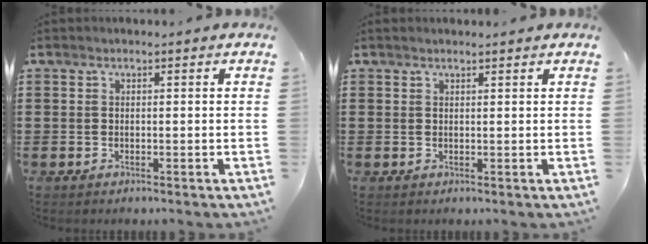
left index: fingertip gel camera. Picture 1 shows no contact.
{"total": 0.8, "force": [0.8, 0.0, 0.4], "torque": [-0.008, 0.000, 0.014]}